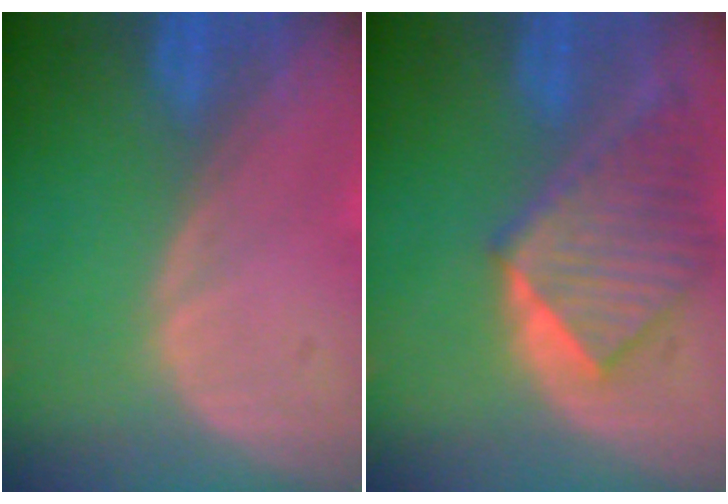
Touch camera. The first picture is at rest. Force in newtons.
{"total": 8.3, "press": 7.6, "slide": 3.4}